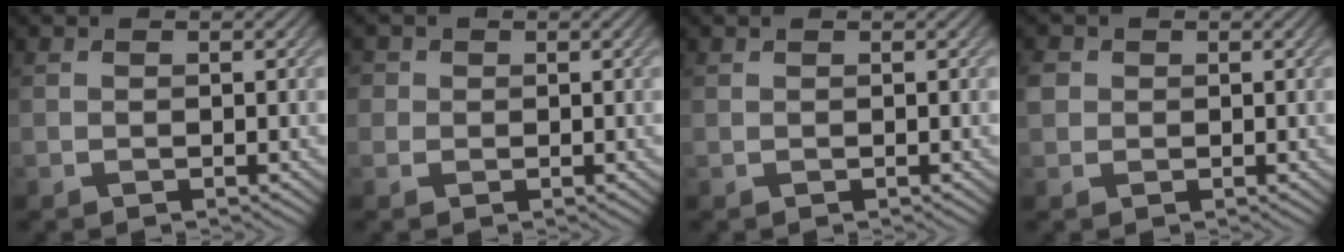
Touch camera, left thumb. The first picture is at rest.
{"total": 2.0, "force": [0.5, 1.8, 0.4], "torque": [-0.011, 0.003, 0.001]}
{"total": 0.0}
{"total": 2.0, "force": [0.3, 1.8, 0.6], "torque": [-0.019, 0.002, 0.001]}